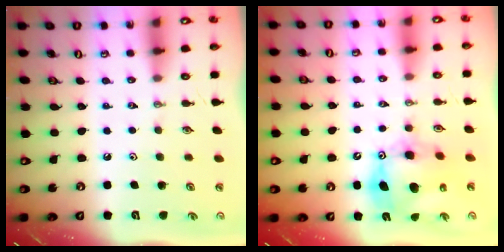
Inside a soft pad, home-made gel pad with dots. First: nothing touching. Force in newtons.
{"total": 13.4, "press": 13.3, "slide": 1.2}